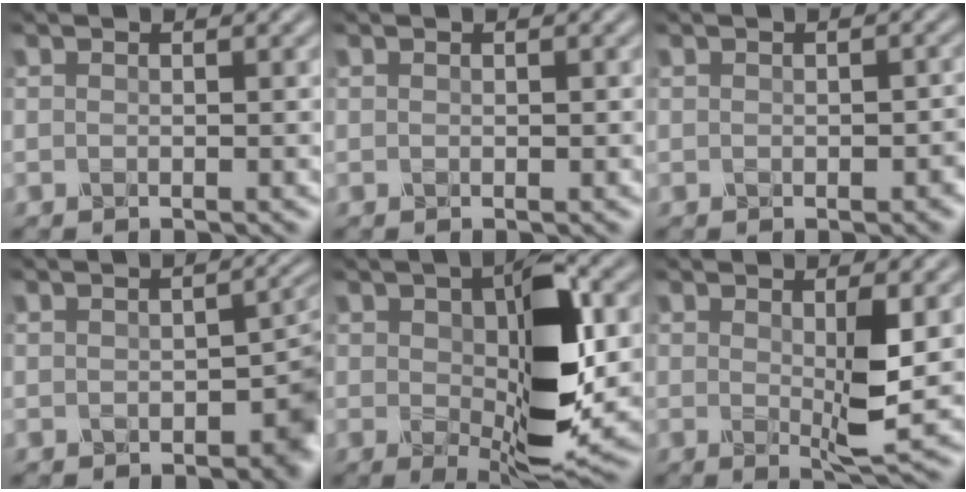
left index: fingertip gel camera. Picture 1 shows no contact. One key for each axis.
{"total": 0.0}
{"total": 1.6, "fx": -0.1, "fy": 1.2, "fz": 1.1, "tx": -0.016, "ty": -0.005, "tz": -0.002}
{"total": 4.9, "fx": -1.1, "fy": 3.1, "fz": 3.6, "tx": -0.026, "ty": -0.009, "tz": -0.014}
{"total": 10.0, "fx": 0.5, "fy": 4.2, "fz": 9.0, "tx": -0.142, "ty": -0.006, "tz": 0.015}
{"total": 3.9, "fx": 0.4, "fy": 0.7, "fz": 3.8, "tx": -0.064, "ty": -0.011, "tz": 0.009}